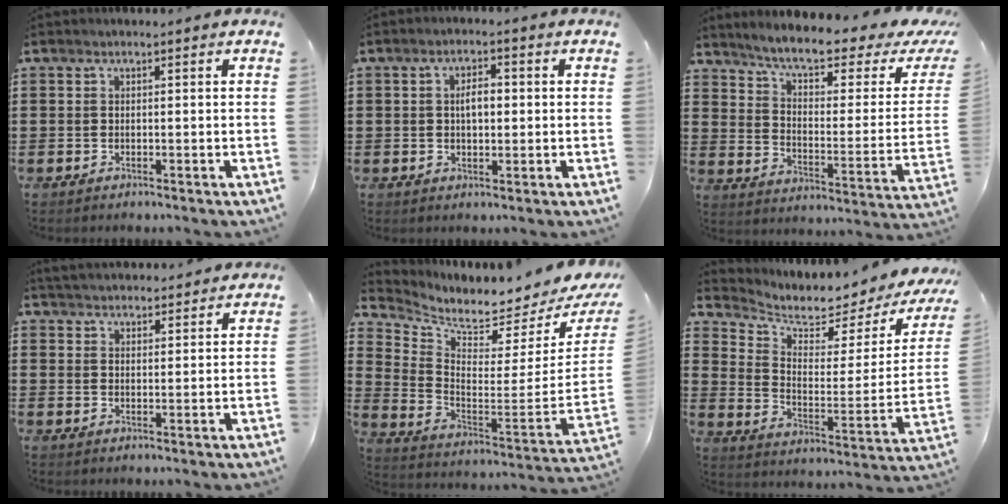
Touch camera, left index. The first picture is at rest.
{"total": 3.3, "force": [0.1, 1.6, 2.9], "torque": [-0.051, 0.004, -0.003]}
{"total": 6.4, "force": [5.0, 0.6, 3.9], "torque": [-0.090, -0.038, 0.079]}
{"total": 3.3, "force": [3.2, 0.3, -0.3], "torque": [-0.005, -0.010, 0.061]}
{"total": 3.9, "force": [3.6, 0.3, 1.3], "torque": [-0.046, -0.068, 0.052]}
{"total": 3.2, "force": [2.7, 1.6, 0.8], "torque": [-0.040, -0.034, 0.043]}